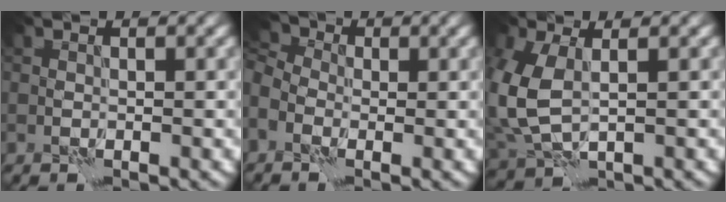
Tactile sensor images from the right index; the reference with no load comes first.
{"total": 5.3, "force": [-1.0, 4.0, 3.4], "torque": [-0.085, 0.014, -0.019]}
{"total": 6.1, "force": [0.5, 3.6, 4.9], "torque": [-0.139, -0.004, 0.015]}